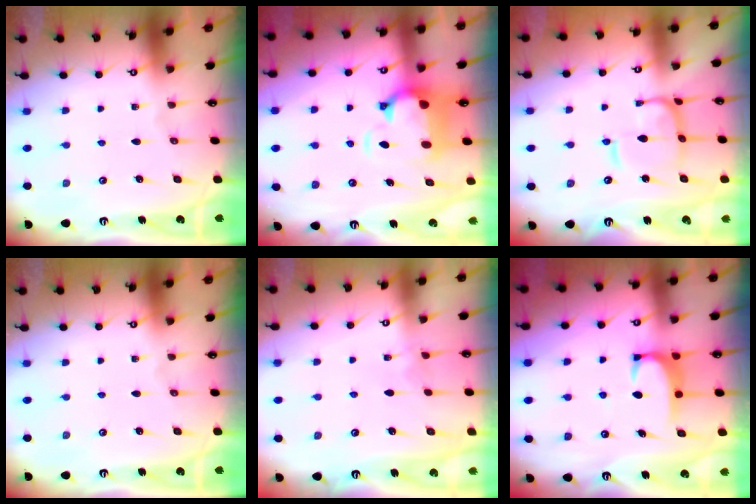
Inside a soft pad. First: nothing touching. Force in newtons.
{"total": 2.6, "press": 2.1, "slide": 1.5}
{"total": 6.2, "press": 6.1, "slide": 0.8}
{"total": 0.0}
{"total": 3.2, "press": 3.2, "slide": 0.3}
{"total": 1.9, "press": 1.8, "slide": 0.6}